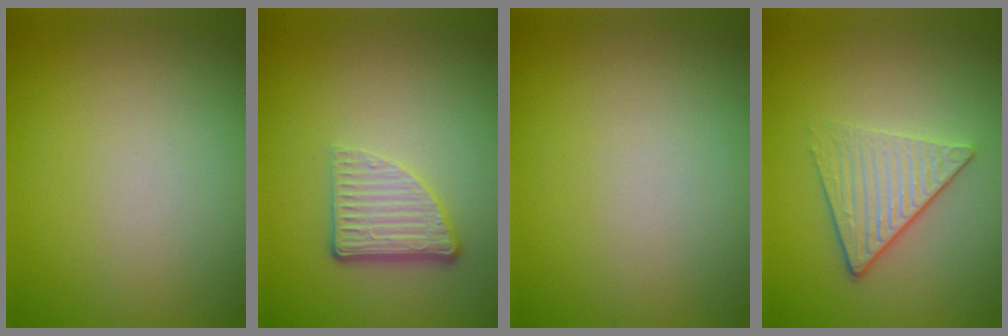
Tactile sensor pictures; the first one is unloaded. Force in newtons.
{"total": 3.7, "press": 2.6, "slide": 2.7}
{"total": 0.0}
{"total": 3.8, "press": 3.0, "slide": 2.4}